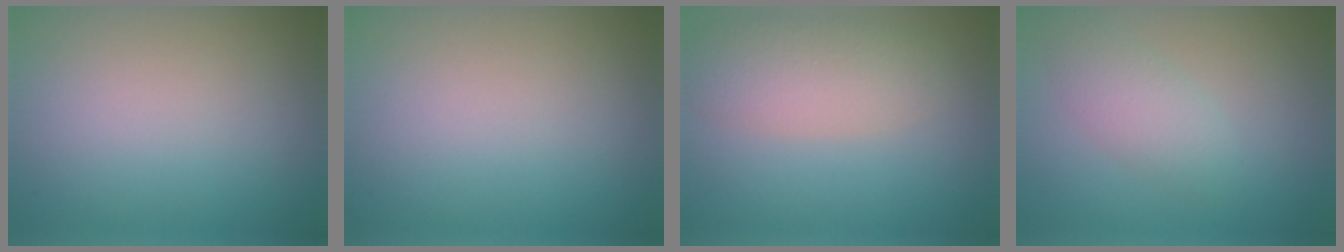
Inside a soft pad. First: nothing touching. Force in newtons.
{"total": 0.0}
{"total": 4.5, "press": 4.4, "slide": 0.4}
{"total": 2.8, "press": 2.8, "slide": 0.2}